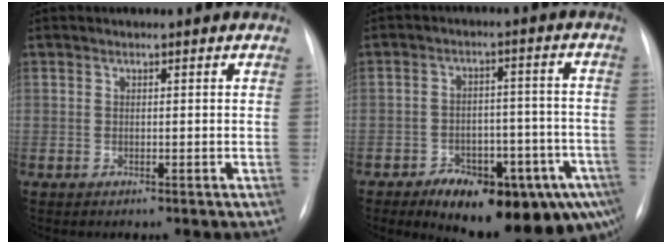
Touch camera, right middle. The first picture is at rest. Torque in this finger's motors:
{"motor_torque": [1.15, -0.98, 0.37, 0.09]}